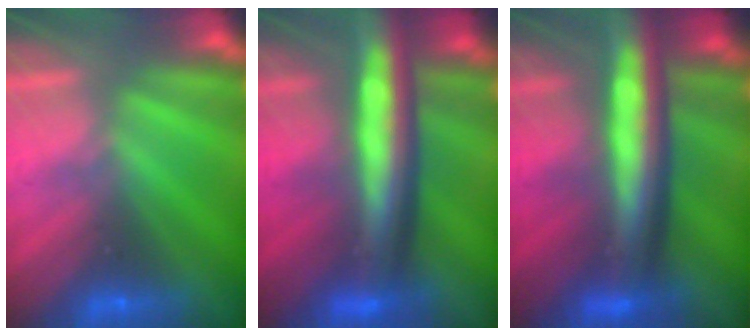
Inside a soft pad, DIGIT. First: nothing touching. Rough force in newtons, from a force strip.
{"total": 8.6}
{"total": 8.6}